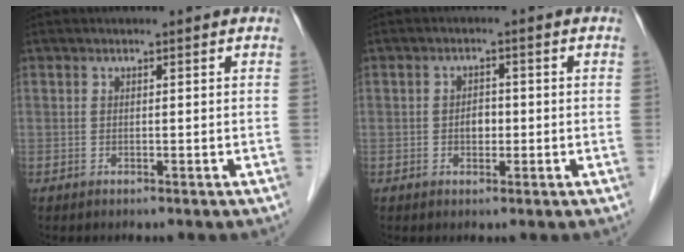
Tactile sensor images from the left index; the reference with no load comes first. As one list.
[{"total": 2.2, "force": [-0.5, 1.5, 1.6], "torque": [-0.024, 0.007, -0.007]}]